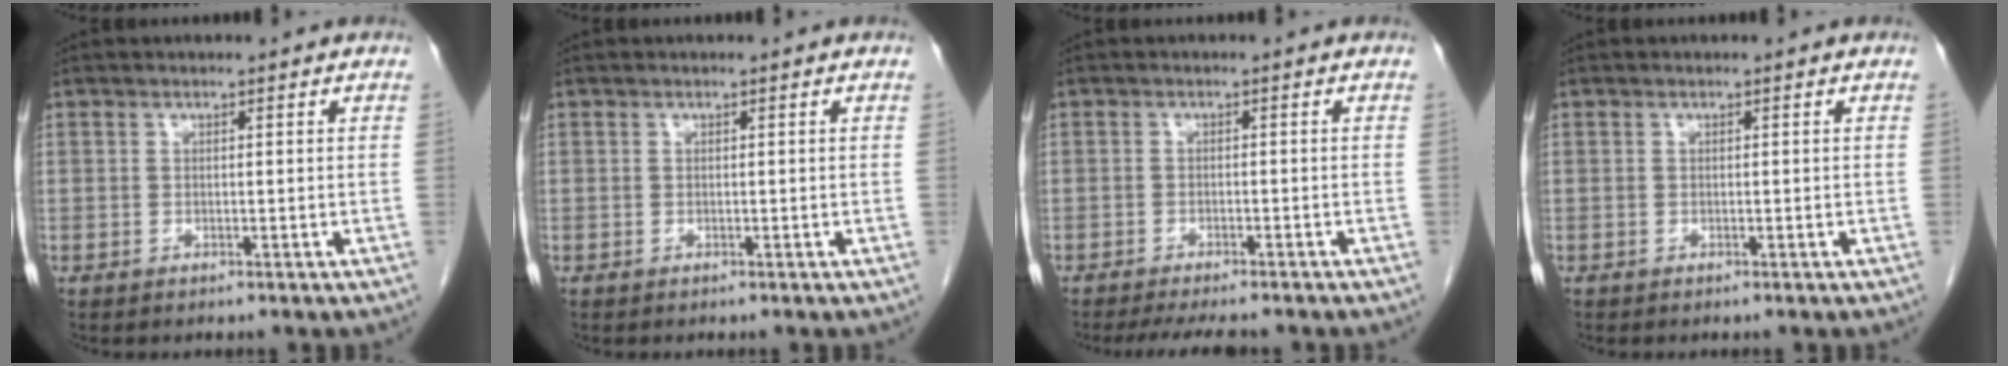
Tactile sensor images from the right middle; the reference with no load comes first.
{"total": 0.0}
{"total": 7.5, "force": [-6.6, 1.3, 3.4], "torque": [-0.045, -0.011, -0.094]}
{"total": 0.0}